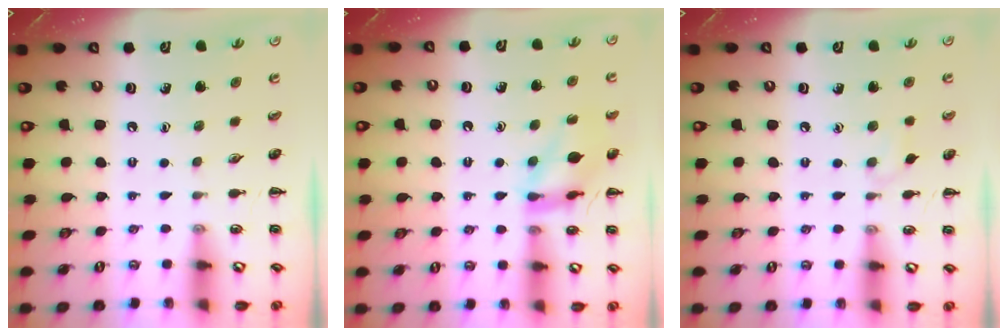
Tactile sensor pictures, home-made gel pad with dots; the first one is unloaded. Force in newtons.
{"total": 13.3, "press": 13.2, "slide": 1.2}
{"total": 4.3, "press": 4.0, "slide": 1.7}